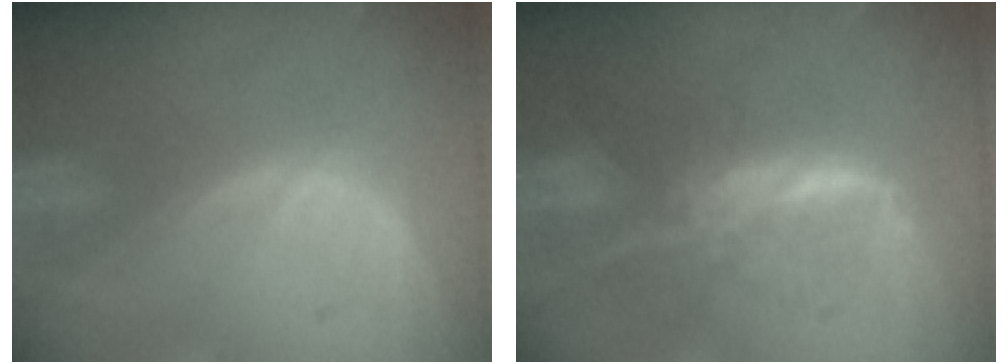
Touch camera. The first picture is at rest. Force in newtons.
{"total": 8.1, "press": 6.8, "slide": 4.4}